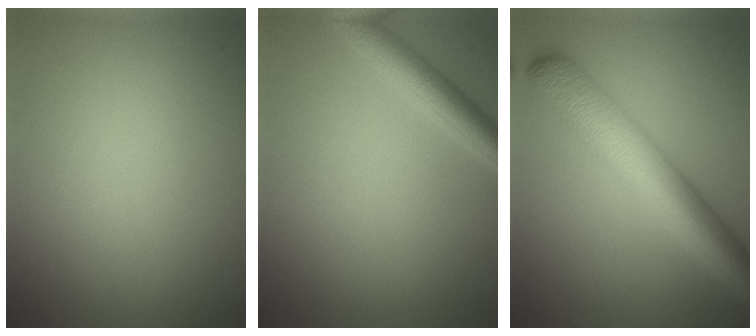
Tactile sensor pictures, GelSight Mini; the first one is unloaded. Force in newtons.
{"total": 3.4, "press": 3.4, "slide": 0.1}
{"total": 7.4, "press": 7.4, "slide": 0.1}